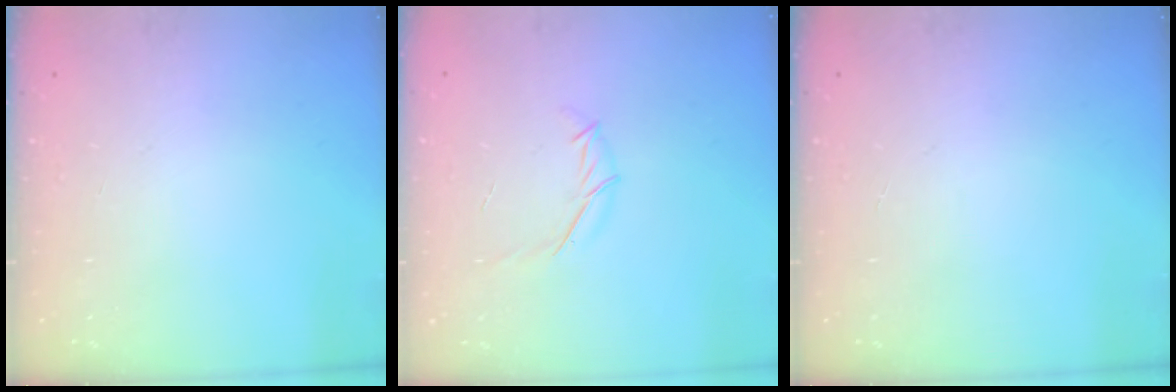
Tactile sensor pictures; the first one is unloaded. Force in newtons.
{"total": 6.0, "press": 5.9, "slide": 1.0}
{"total": 0.0}